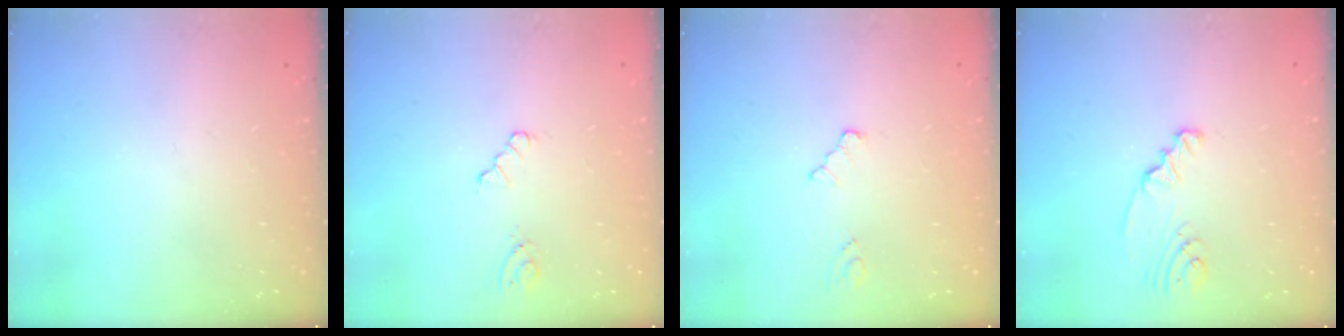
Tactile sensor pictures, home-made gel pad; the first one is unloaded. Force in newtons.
{"total": 4.0, "press": 3.9, "slide": 0.6}
{"total": 3.5, "press": 3.5, "slide": 0.3}
{"total": 2.3, "press": 2.3, "slide": 0.3}